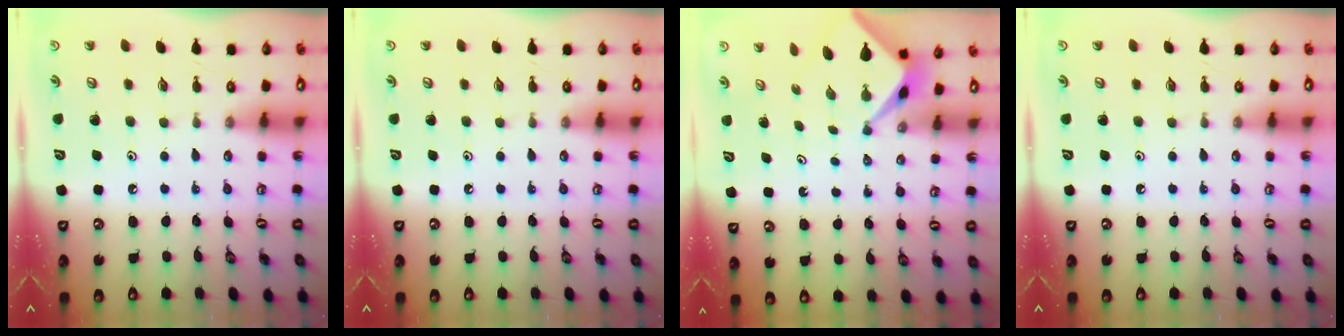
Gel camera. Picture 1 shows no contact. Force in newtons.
{"total": 0.0}
{"total": 2.1, "press": 2.1, "slide": 0.3}
{"total": 0.0}